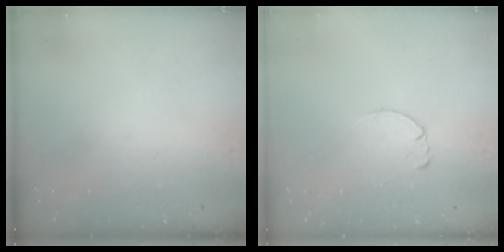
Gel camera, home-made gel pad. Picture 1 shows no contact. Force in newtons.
{"total": 0.7, "press": 0.6, "slide": 0.1}